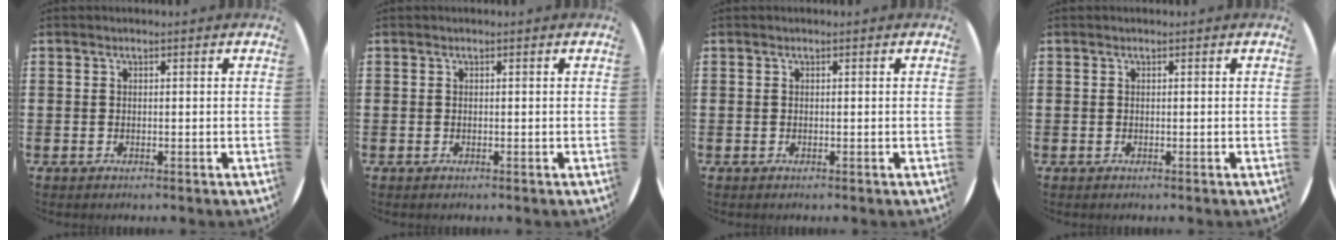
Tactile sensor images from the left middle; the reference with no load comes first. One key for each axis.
{"total": 0.0}
{"total": 0.0}
{"total": 0.0}